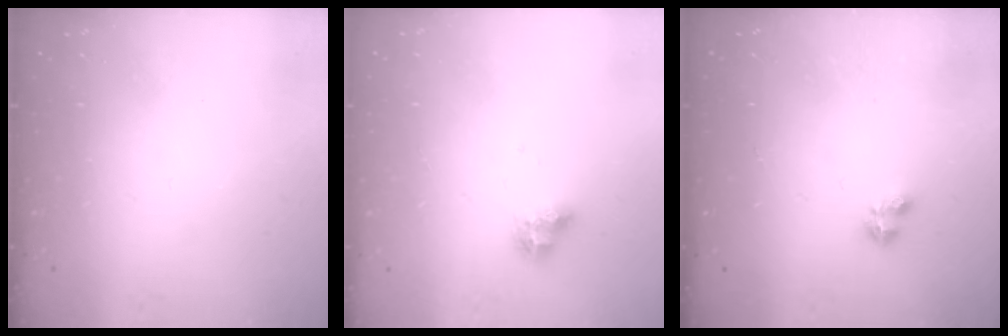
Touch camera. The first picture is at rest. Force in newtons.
{"total": 7.8, "press": 7.7, "slide": 0.9}
{"total": 2.2, "press": 2.2, "slide": 0.4}